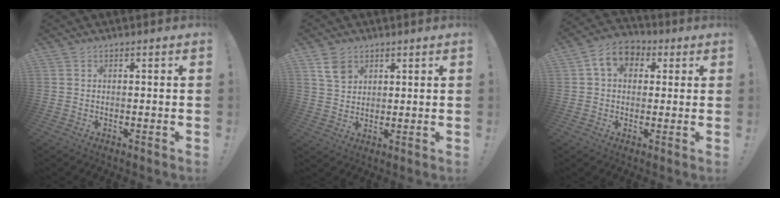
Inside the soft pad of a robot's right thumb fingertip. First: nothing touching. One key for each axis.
{"total": 6.4, "fx": 3.6, "fy": 4.7, "fz": 2.5, "tx": -0.028, "ty": -0.015, "tz": 0.068}
{"total": 8.8, "fx": 2.9, "fy": 6.5, "fz": 5.1, "tx": -0.083, "ty": 0.002, "tz": 0.059}